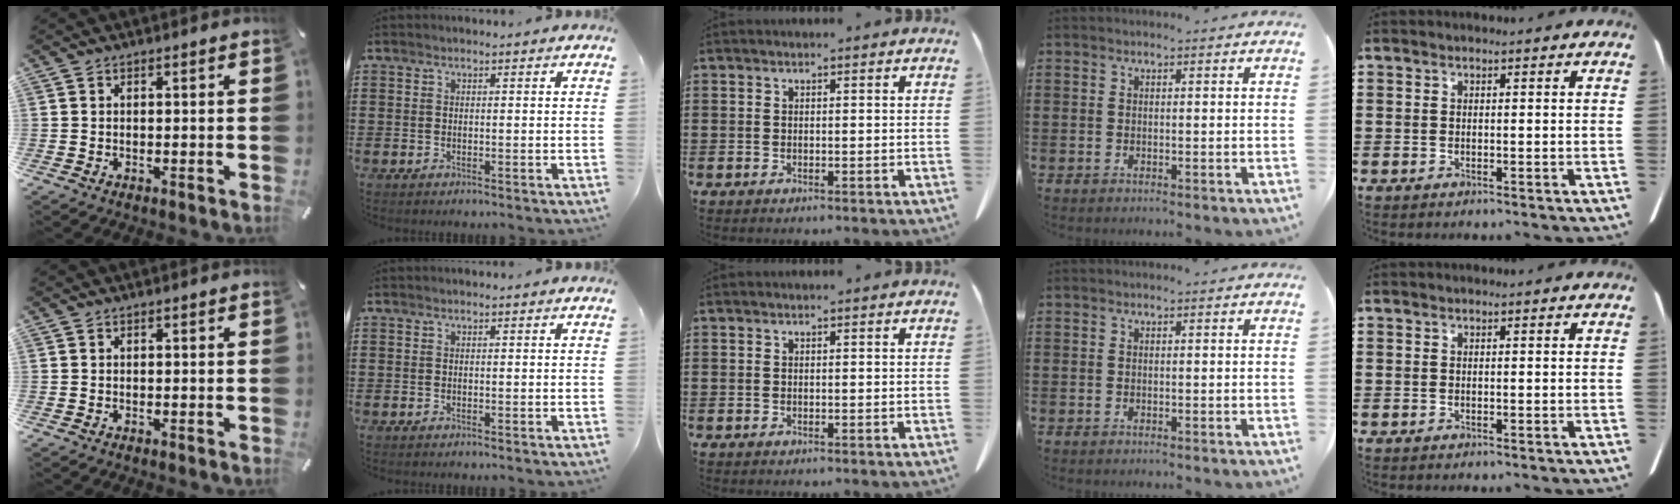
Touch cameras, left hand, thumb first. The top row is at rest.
{}